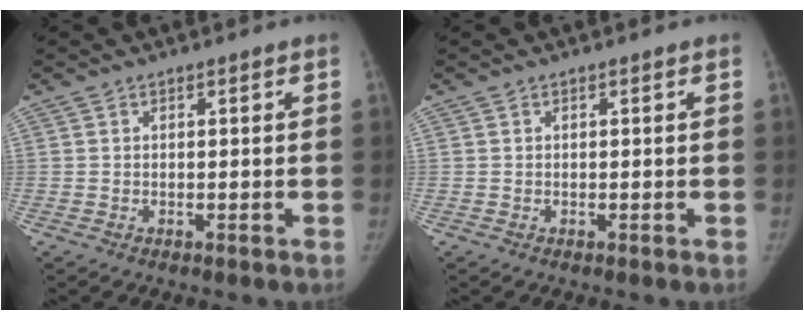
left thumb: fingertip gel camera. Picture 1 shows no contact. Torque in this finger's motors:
{"motor_torque": [0.00, 0.00, 0.20, -0.20, 0.00]}